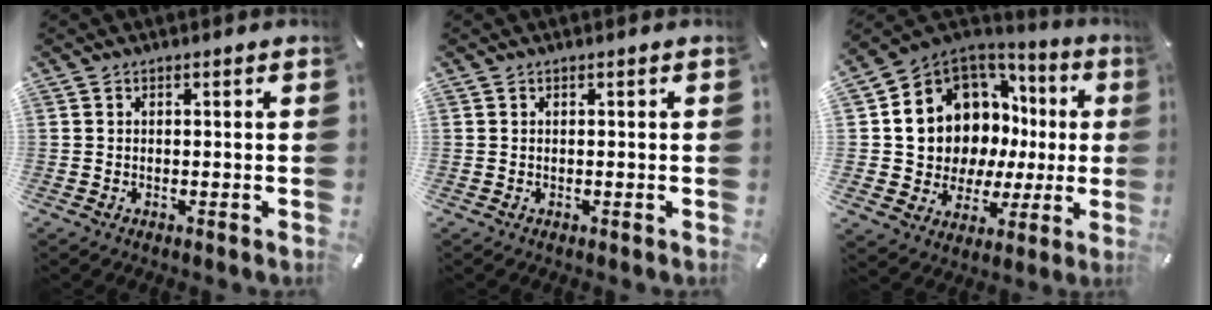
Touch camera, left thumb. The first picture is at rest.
{"total": 0.0}
{"total": 12.4, "force": [4.6, 10.6, 4.4], "torque": [-0.085, -0.068, 0.105]}